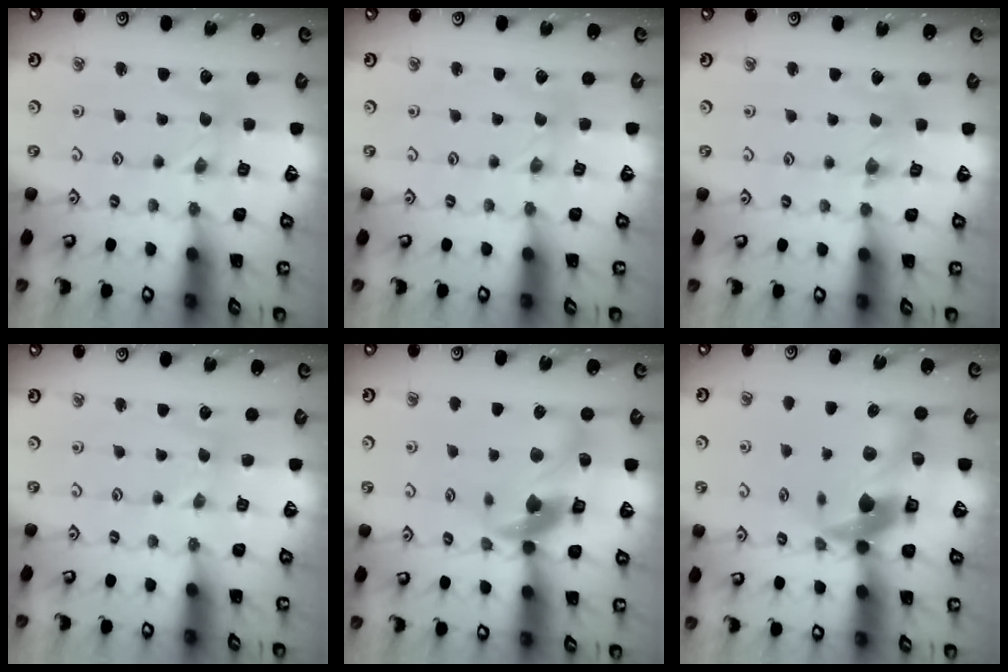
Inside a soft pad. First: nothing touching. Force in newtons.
{"total": 0.0}
{"total": 1.3, "press": 1.3, "slide": 0.3}
{"total": 0.6, "press": 0.5, "slide": 0.1}
{"total": 13.2, "press": 13.1, "slide": 1.5}
{"total": 14.1, "press": 14.0, "slide": 2.1}